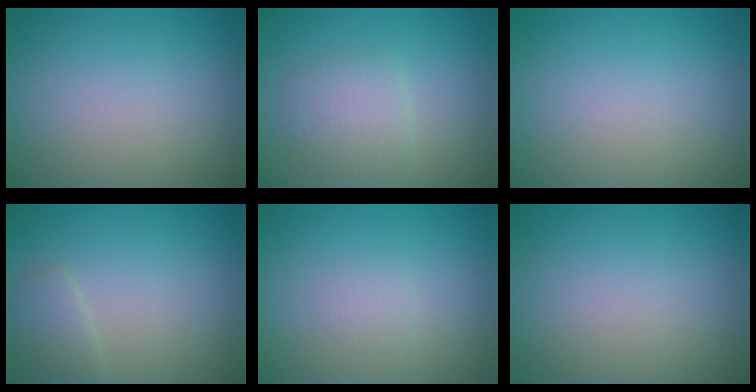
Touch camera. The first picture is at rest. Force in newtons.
{"total": 2.6, "press": 2.6, "slide": 0.1}
{"total": 0.0}
{"total": 1.7, "press": 1.7, "slide": 0.0}
{"total": 0.8, "press": 0.8, "slide": 0.0}
{"total": 0.0}